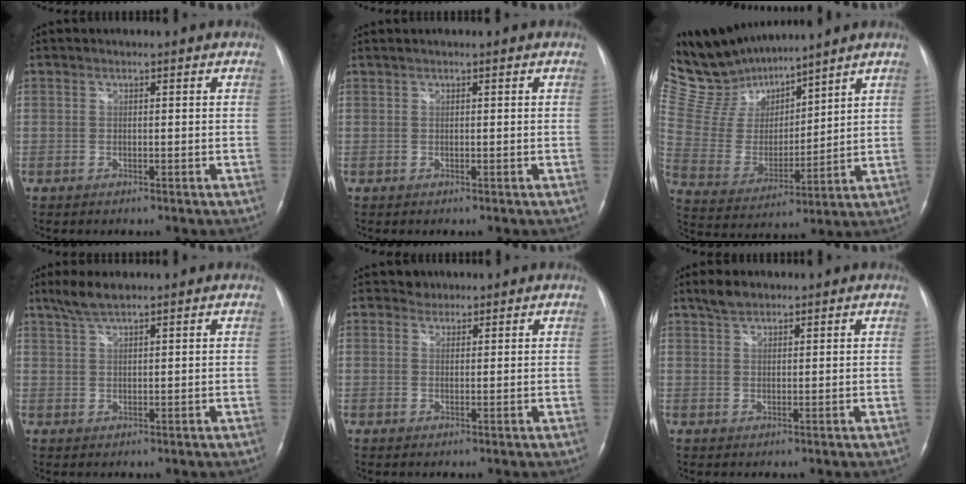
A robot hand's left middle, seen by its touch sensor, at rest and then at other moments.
{"total": 0.0}
{"total": 13.1, "force": [12.5, 3.1, 2.8], "torque": [-0.081, 0.012, 0.260]}
{"total": 3.5, "force": [2.8, 0.4, 2.0], "torque": [-0.049, 0.009, 0.059]}
{"total": 1.8, "force": [1.2, 1.3, -0.4], "torque": [0.013, 0.004, 0.012]}
{"total": 2.8, "force": [2.3, 1.3, 1.2], "torque": [-0.026, 0.009, 0.041]}